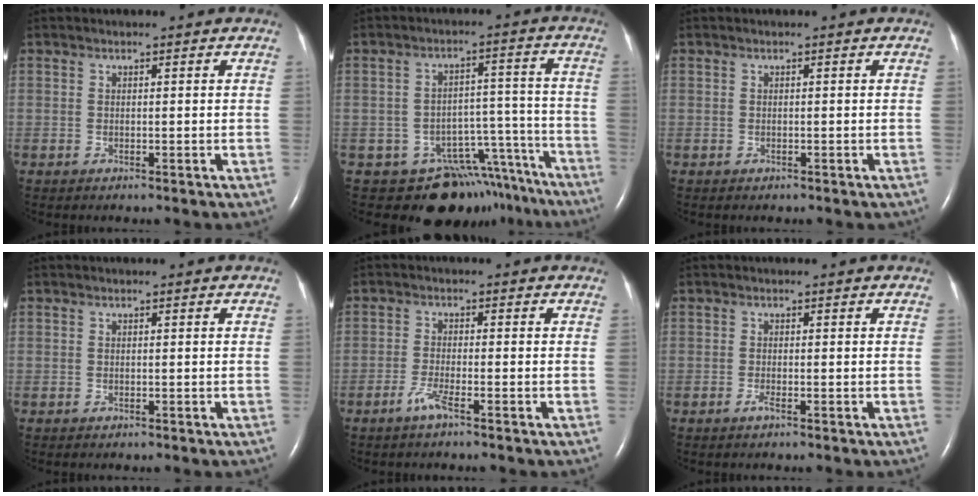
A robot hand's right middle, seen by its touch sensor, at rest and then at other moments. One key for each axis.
{"total": 12.9, "fx": -10.8, "fy": 6.6, "fz": 2.3, "tx": 0.001, "ty": 0.064, "tz": -0.136}
{"total": 0.8, "fx": -0.6, "fy": 0.4, "fz": 0.4, "tx": -0.014, "ty": 0.000, "tz": -0.004}
{"total": 0.0}
{"total": 2.7, "fx": -1.8, "fy": -0.1, "fz": 2.0, "tx": -0.047, "ty": -0.004, "tz": -0.040}
{"total": 0.8, "fx": -0.5, "fy": 0.0, "fz": 0.6, "tx": -0.015, "ty": -0.001, "tz": -0.011}